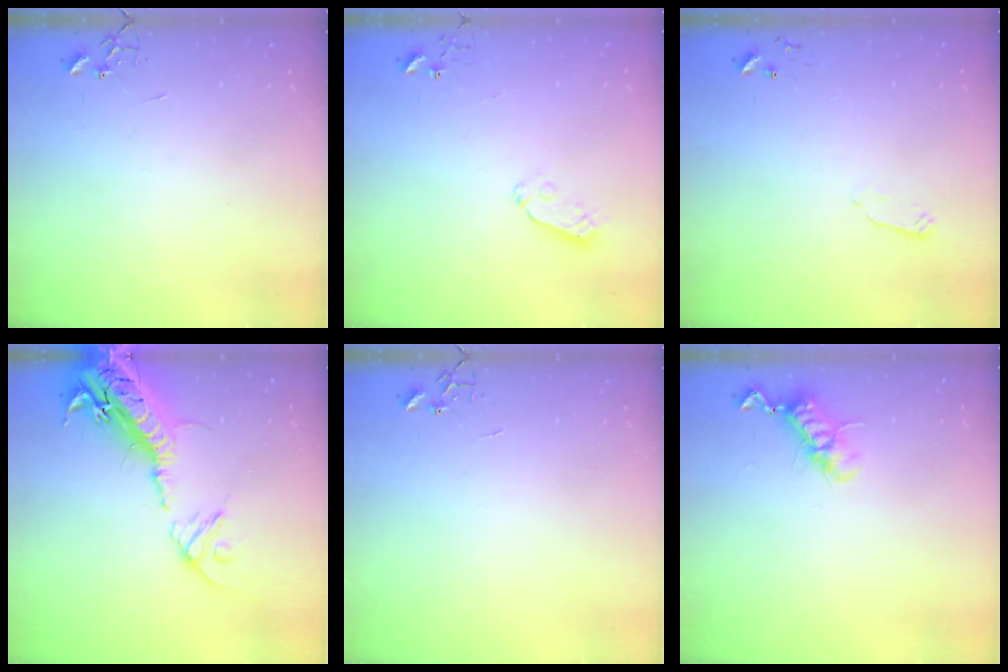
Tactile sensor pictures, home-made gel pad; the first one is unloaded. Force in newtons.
{"total": 4.1, "press": 4.1, "slide": 0.1}
{"total": 3.5, "press": 3.4, "slide": 1.0}
{"total": 23.7, "press": 23.1, "slide": 5.3}
{"total": 0.0}
{"total": 11.3, "press": 11.2, "slide": 1.2}